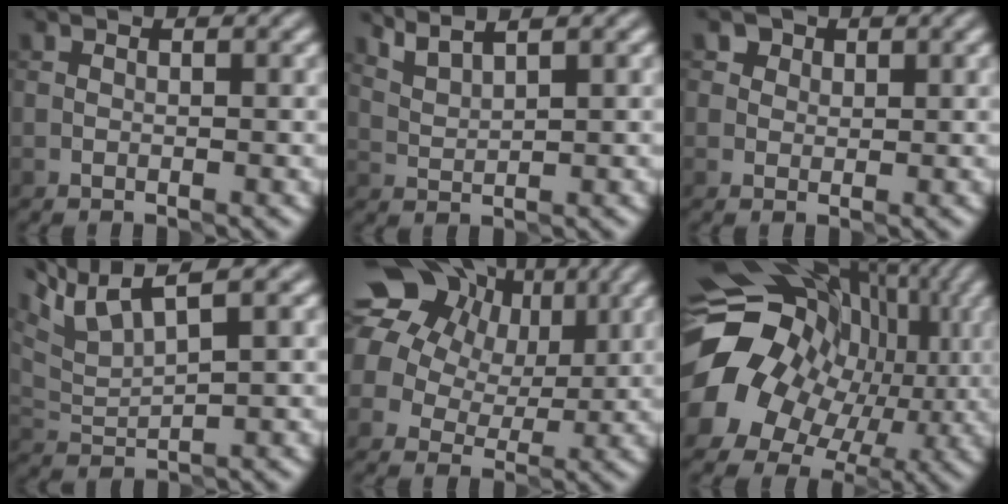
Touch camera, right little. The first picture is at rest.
{"total": 3.1, "force": [2.6, 0.3, 1.6], "torque": [-0.036, 0.010, 0.054]}
{"total": 4.2, "force": [2.6, 2.9, 1.7], "torque": [-0.040, 0.005, 0.033]}
{"total": 5.4, "force": [3.9, 0.7, 3.6], "torque": [-0.079, 0.021, 0.081]}
{"total": 18.0, "force": [7.5, 13.8, 8.7], "torque": [-0.200, 0.037, 0.124]}
{"total": 19.3, "force": [-0.1, 16.6, 9.8], "torque": [-0.177, 0.013, -0.007]}